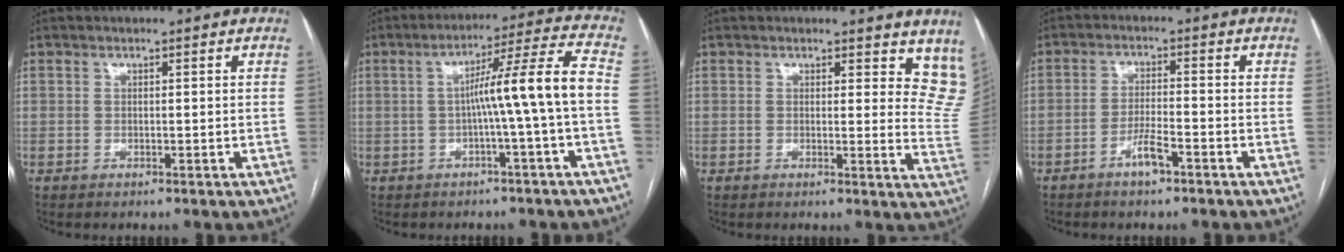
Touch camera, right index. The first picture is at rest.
{"total": 9.7, "force": [-1.3, -1.8, 9.5], "torque": [-0.146, 0.026, -0.017]}
{"total": 9.7, "force": [8.3, 3.9, 3.2], "torque": [0.003, -0.033, 0.058]}
{"total": 3.9, "force": [-2.5, 0.5, 3.0], "torque": [-0.057, 0.000, -0.046]}